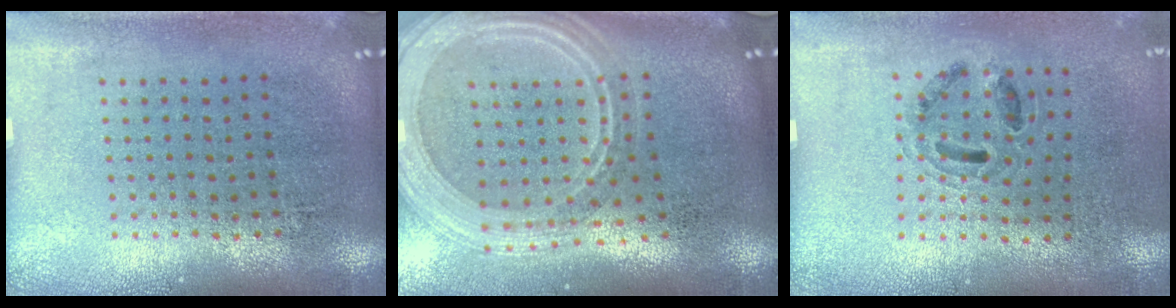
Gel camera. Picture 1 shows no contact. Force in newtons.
{"total": 3.0, "press": 2.4, "slide": 1.9}
{"total": 0.9, "press": 0.8, "slide": 0.3}